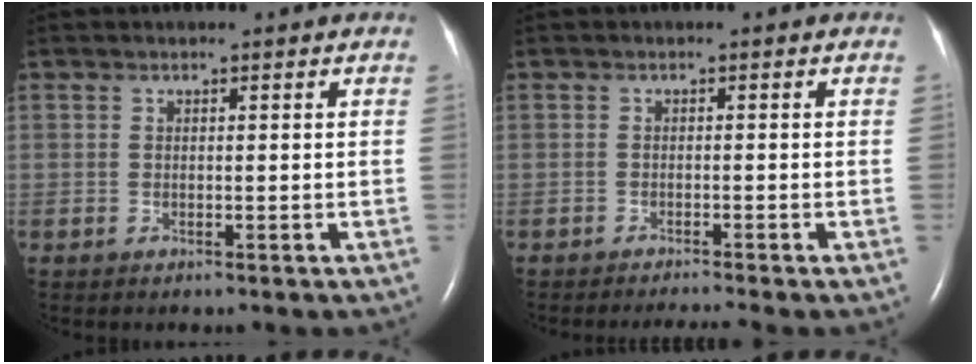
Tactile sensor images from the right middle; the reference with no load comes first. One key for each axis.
{"total": 2.8, "fx": -2.4, "fy": -1.2, "fz": 0.8, "tx": -0.012, "ty": -0.007, "tz": -0.038}